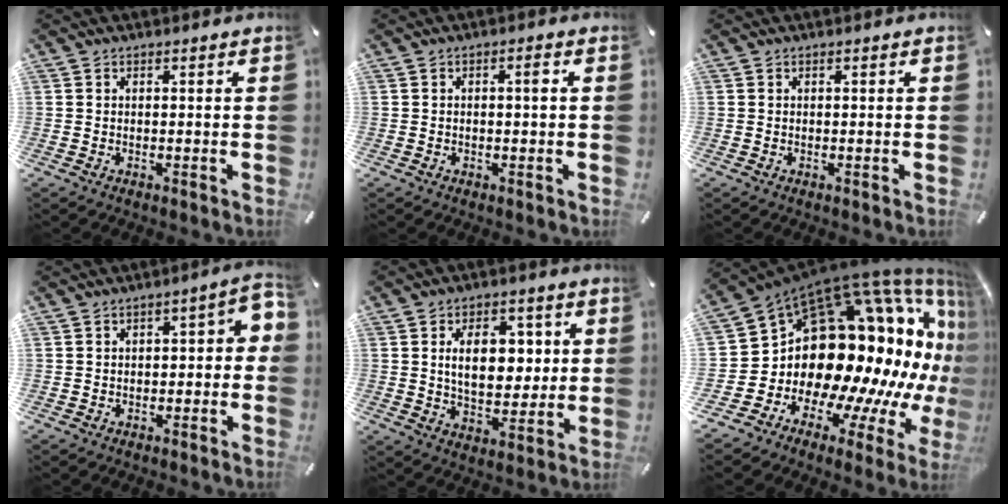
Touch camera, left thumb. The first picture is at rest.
{"total": 2.0, "force": [0.1, 0.5, 1.9], "torque": [-0.028, 0.003, -0.003]}
{"total": 0.0}
{"total": 4.4, "force": [-1.3, 2.4, 3.4], "torque": [-0.052, 0.014, -0.028]}
{"total": 12.1, "force": [2.4, 7.8, 8.9], "torque": [-0.141, 0.001, 0.038]}
{"total": 26.4, "force": [4.4, 16.4, 20.2], "torque": [-0.270, -0.158, 0.138]}